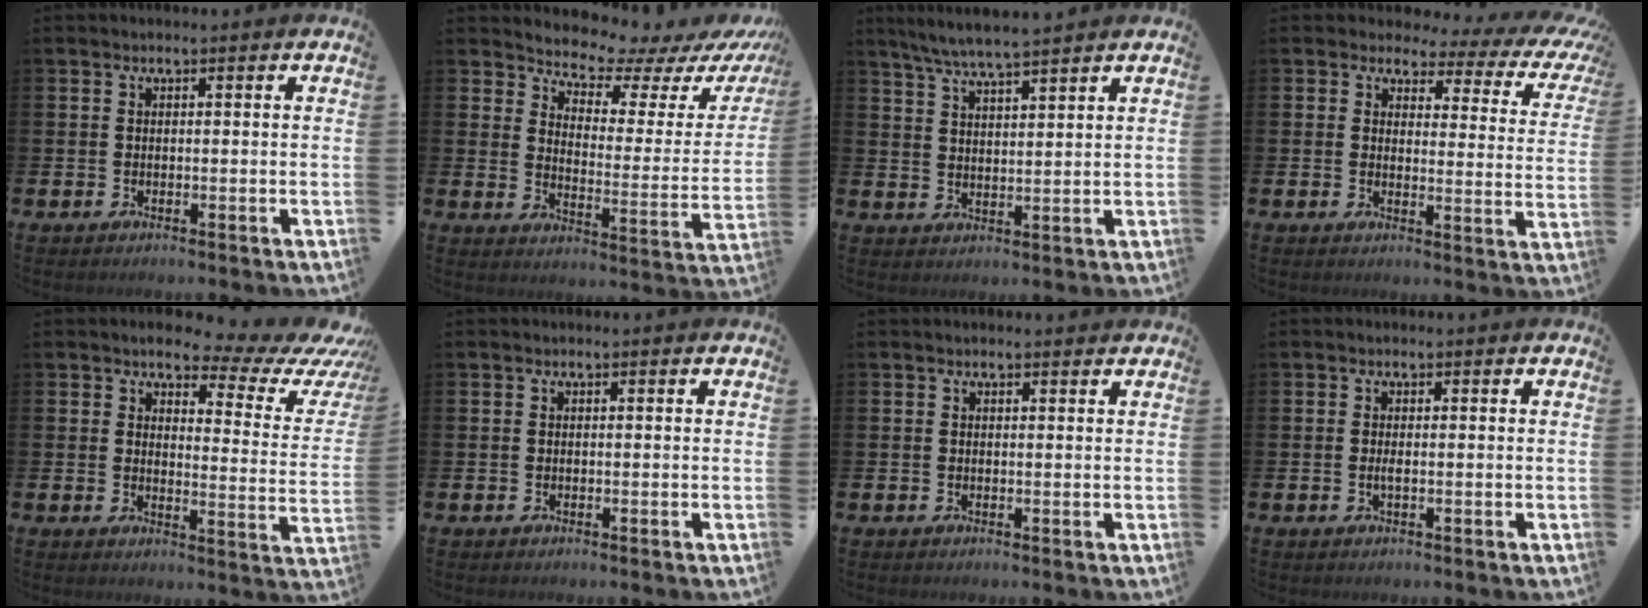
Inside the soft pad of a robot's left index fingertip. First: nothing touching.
{"total": 6.7, "force": [6.5, 1.4, 1.1], "torque": [-0.037, -0.066, 0.107]}
{"total": 5.6, "force": [5.3, 0.0, 1.9], "torque": [-0.057, -0.018, 0.095]}
{"total": 2.7, "force": [1.6, 1.9, 1.1], "torque": [-0.025, -0.023, 0.014]}
{"total": 4.9, "force": [3.6, 1.9, 2.7], "torque": [-0.043, -0.031, 0.046]}
{"total": 0.0}
{"total": 0.7, "force": [0.6, 0.0, 0.3], "torque": [0.004, -0.003, 0.009]}
{"total": 0.7, "force": [0.0, 0.1, 0.7], "torque": [-0.009, -0.003, -0.002]}